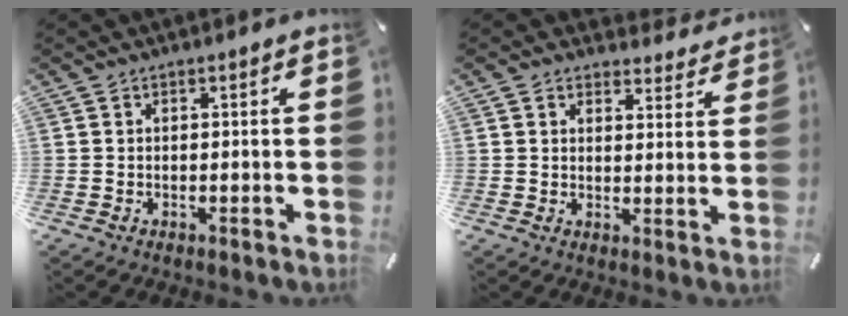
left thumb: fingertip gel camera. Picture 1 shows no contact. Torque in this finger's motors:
{"motor_torque": [1.02, -0.55, -0.02, -0.14, -0.16]}